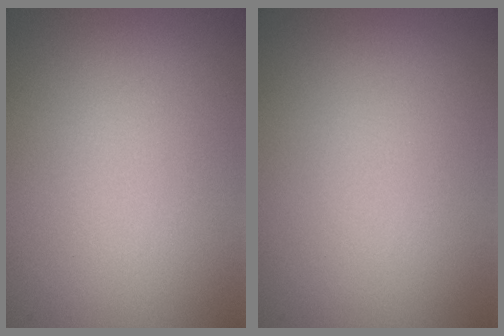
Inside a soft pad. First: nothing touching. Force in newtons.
{"total": 0.0}